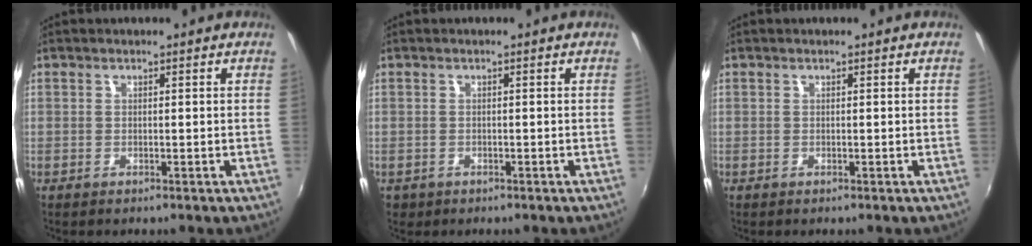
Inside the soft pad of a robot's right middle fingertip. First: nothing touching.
{"total": 1.6, "force": [-0.7, 1.3, 0.6], "torque": [-0.015, -0.003, -0.008]}
{"total": 0.0}